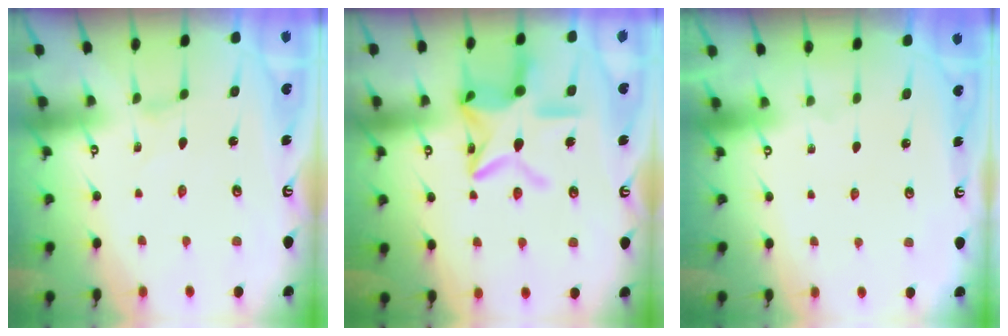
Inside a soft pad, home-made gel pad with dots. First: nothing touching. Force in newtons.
{"total": 17.9, "press": 17.8, "slide": 1.3}
{"total": 0.0}